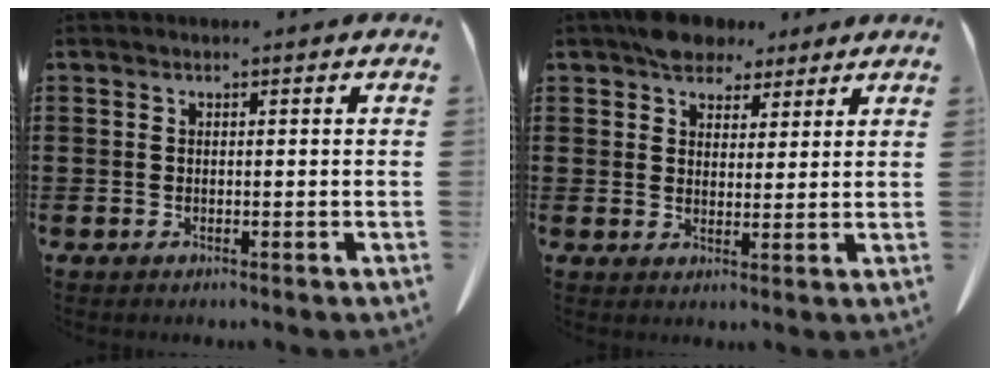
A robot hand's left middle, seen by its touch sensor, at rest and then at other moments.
{"total": 5.6, "force": [4.5, 2.9, 1.6], "torque": [-0.039, 0.000, 0.086]}